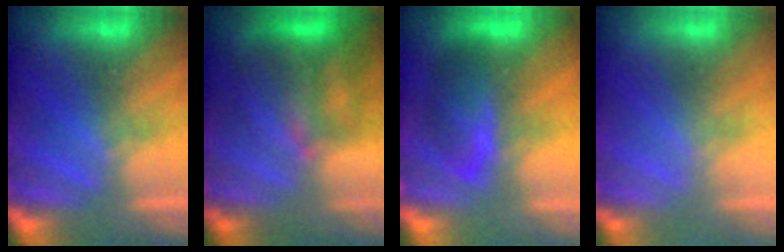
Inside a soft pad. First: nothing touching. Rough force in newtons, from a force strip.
{"total": 4.5}
{"total": 7.5}
{"total": 2.1}